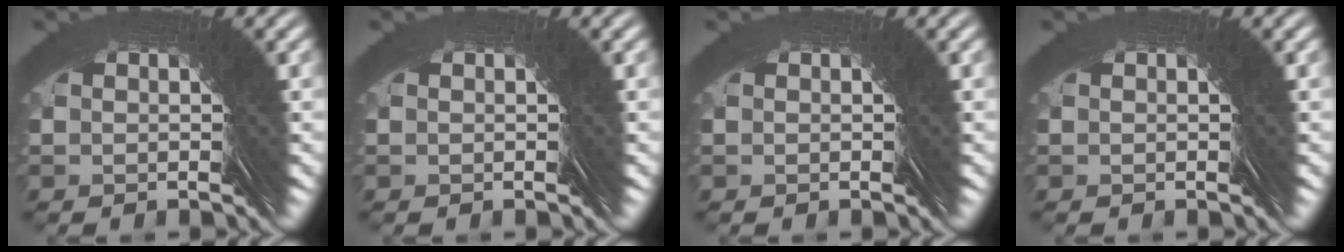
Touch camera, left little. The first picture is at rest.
{"total": 0.0}
{"total": 0.0}
{"total": 0.0}